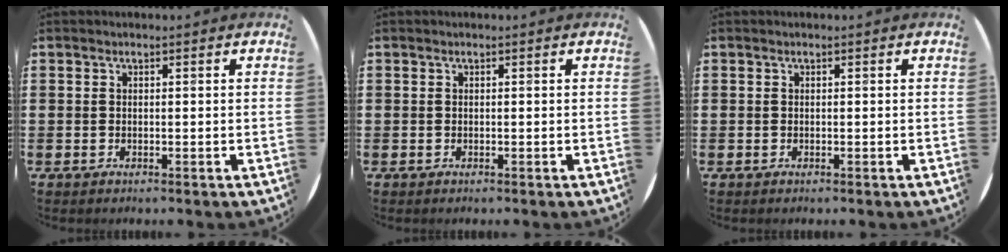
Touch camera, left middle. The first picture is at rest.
{"total": 0.0}
{"total": 0.0}